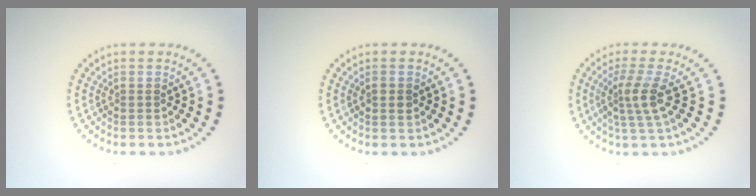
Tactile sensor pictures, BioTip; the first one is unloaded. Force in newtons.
{"total": 1.0, "press": 1.0, "slide": 0.0}
{"total": 2.9, "press": 2.2, "slide": 1.9}